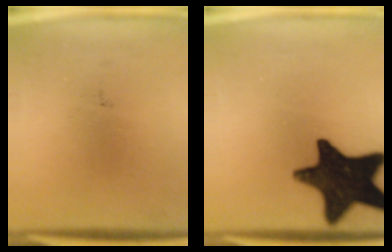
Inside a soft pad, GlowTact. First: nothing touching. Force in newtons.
{"total": 18.1}